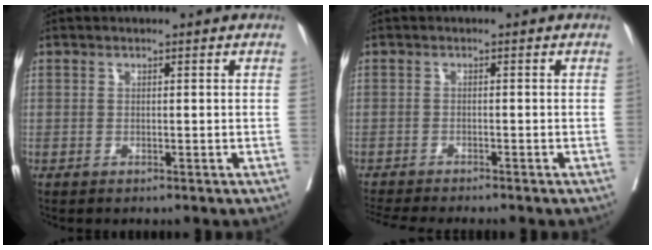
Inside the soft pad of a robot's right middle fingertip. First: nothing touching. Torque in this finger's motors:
{"motor_torque": [0.92, -1.22, 0.26, 0.15]}